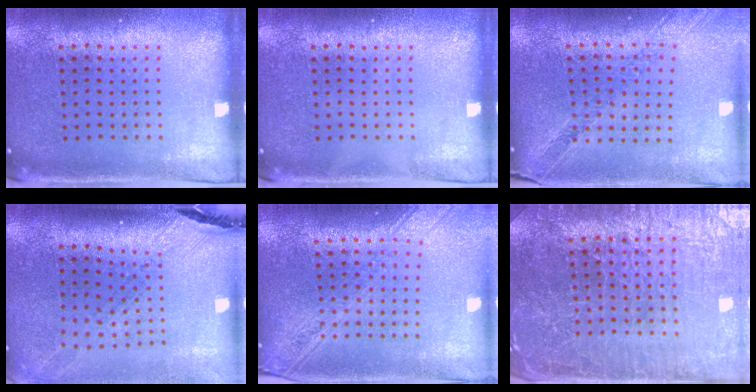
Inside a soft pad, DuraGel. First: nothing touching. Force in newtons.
{"total": 0.0}
{"total": 1.1, "press": 1.1, "slide": 0.2}
{"total": 1.5, "press": 1.4, "slide": 0.5}
{"total": 2.2, "press": 1.9, "slide": 1.2}
{"total": 4.2, "press": 4.1, "slide": 0.9}